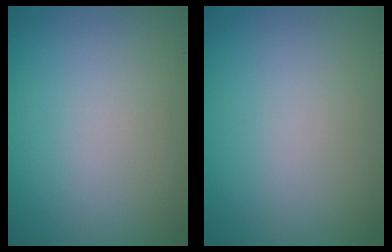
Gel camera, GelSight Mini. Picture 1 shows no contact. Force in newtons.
{"total": 0.0}